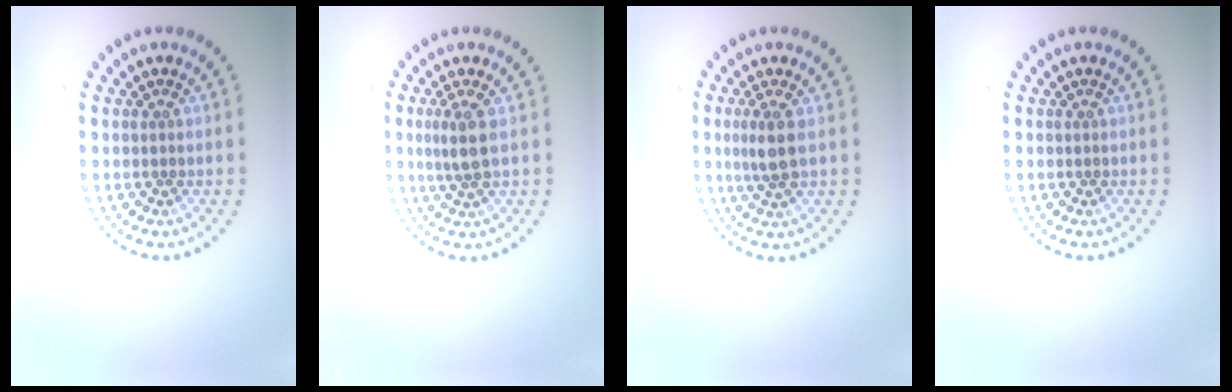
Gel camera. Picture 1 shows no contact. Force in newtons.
{"total": 2.3, "press": 1.9, "slide": 1.2}
{"total": 2.2, "press": 1.9, "slide": 1.2}
{"total": 0.0}